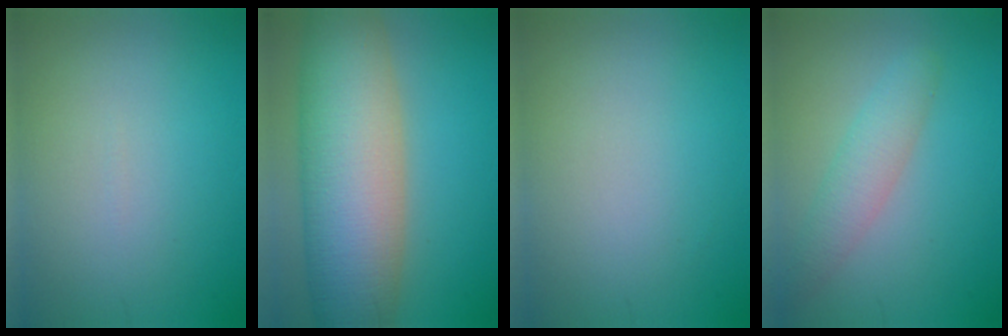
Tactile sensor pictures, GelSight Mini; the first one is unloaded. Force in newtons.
{"total": 12.8, "press": 12.8, "slide": 0.5}
{"total": 0.0}
{"total": 3.0, "press": 2.9, "slide": 0.2}